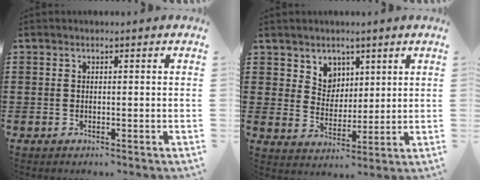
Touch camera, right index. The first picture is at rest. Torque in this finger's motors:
{"motor_torque": [0.00, 0.59, 0.03, 0.03]}